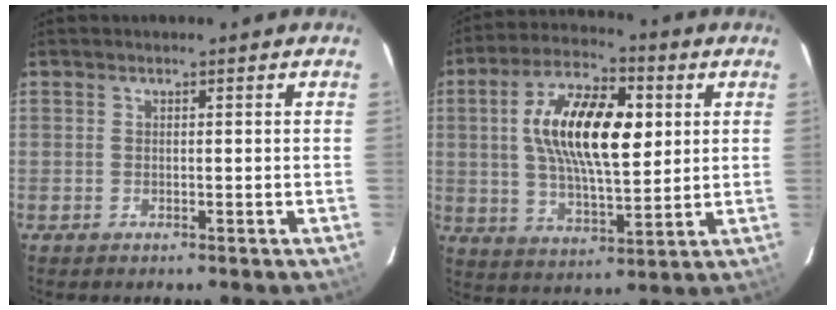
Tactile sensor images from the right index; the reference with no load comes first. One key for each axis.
{"total": 16.7, "fx": 3.4, "fy": 7.0, "fz": 14.8, "tx": -0.269, "ty": 0.021, "tz": 0.059}